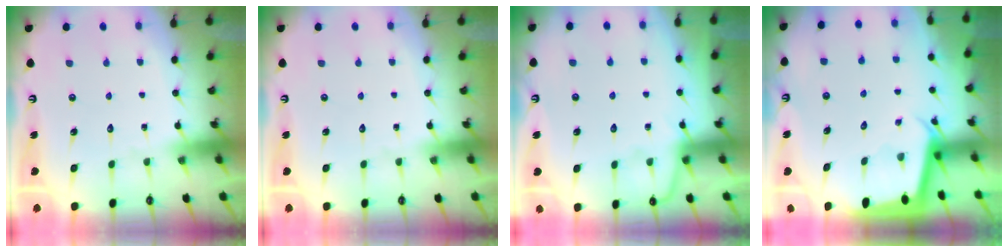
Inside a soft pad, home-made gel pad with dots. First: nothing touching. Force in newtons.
{"total": 0.0}
{"total": 4.1, "press": 4.1, "slide": 0.7}
{"total": 2.3, "press": 2.3, "slide": 0.1}